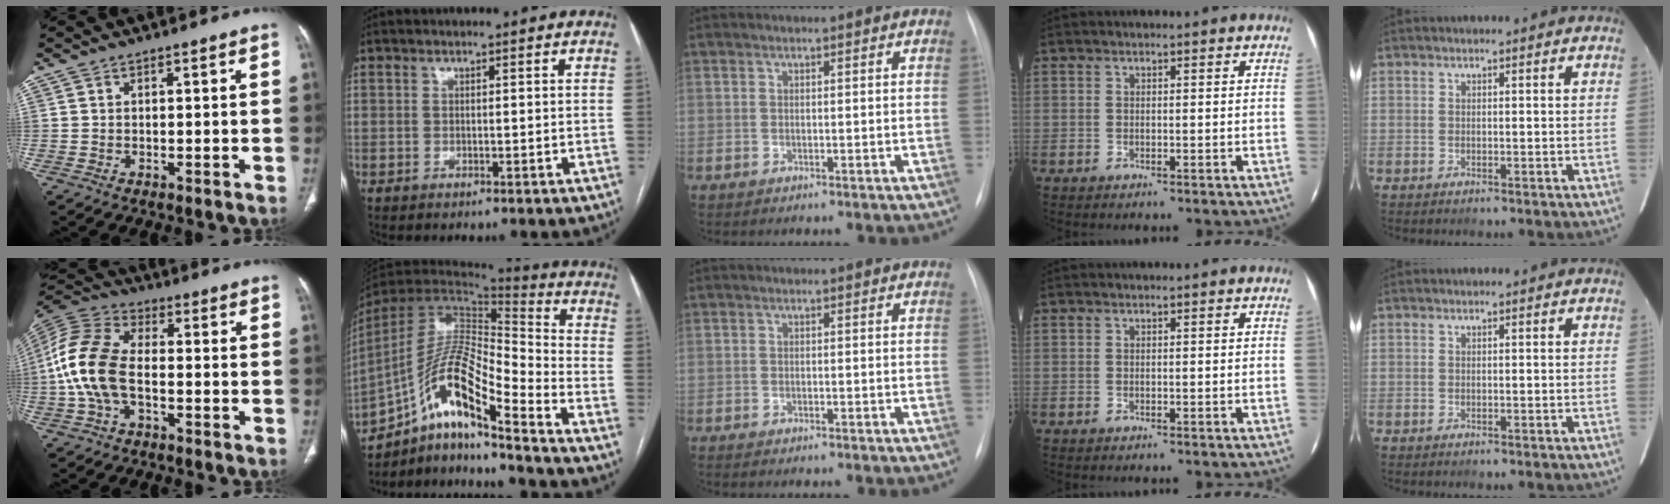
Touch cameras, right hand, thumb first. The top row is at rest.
{"thumb": {"total": 13.6, "force": [-2.2, 7.9, 10.8], "torque": [-0.241, 0.032, -0.048]}, "index": {"total": 16.7, "force": [-10.9, 2.0, 12.6], "torque": [-0.255, 0.007, -0.196]}, "middle": {"total": 2.0, "force": [-1.7, 0.4, 1.0], "torque": [-0.018, -0.005, -0.017]}}